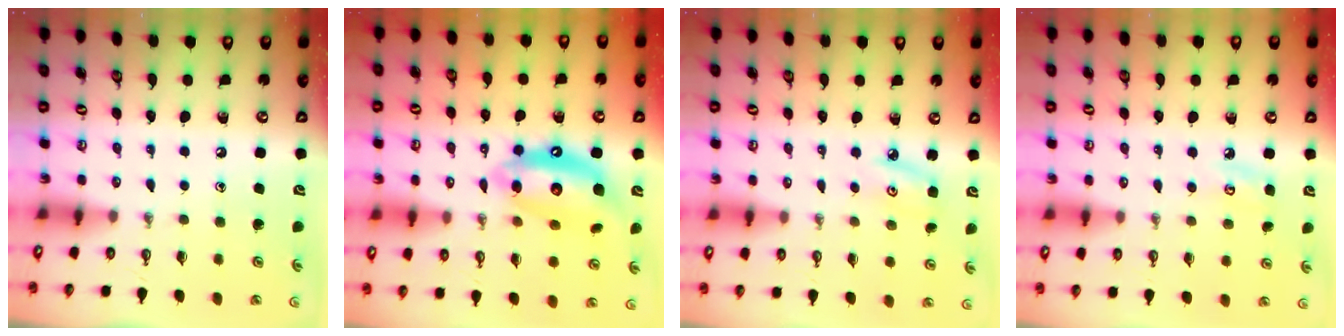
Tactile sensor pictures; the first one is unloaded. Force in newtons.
{"total": 14.6, "press": 14.5, "slide": 1.8}
{"total": 5.3, "press": 5.3, "slide": 0.5}
{"total": 5.0, "press": 5.0, "slide": 0.2}